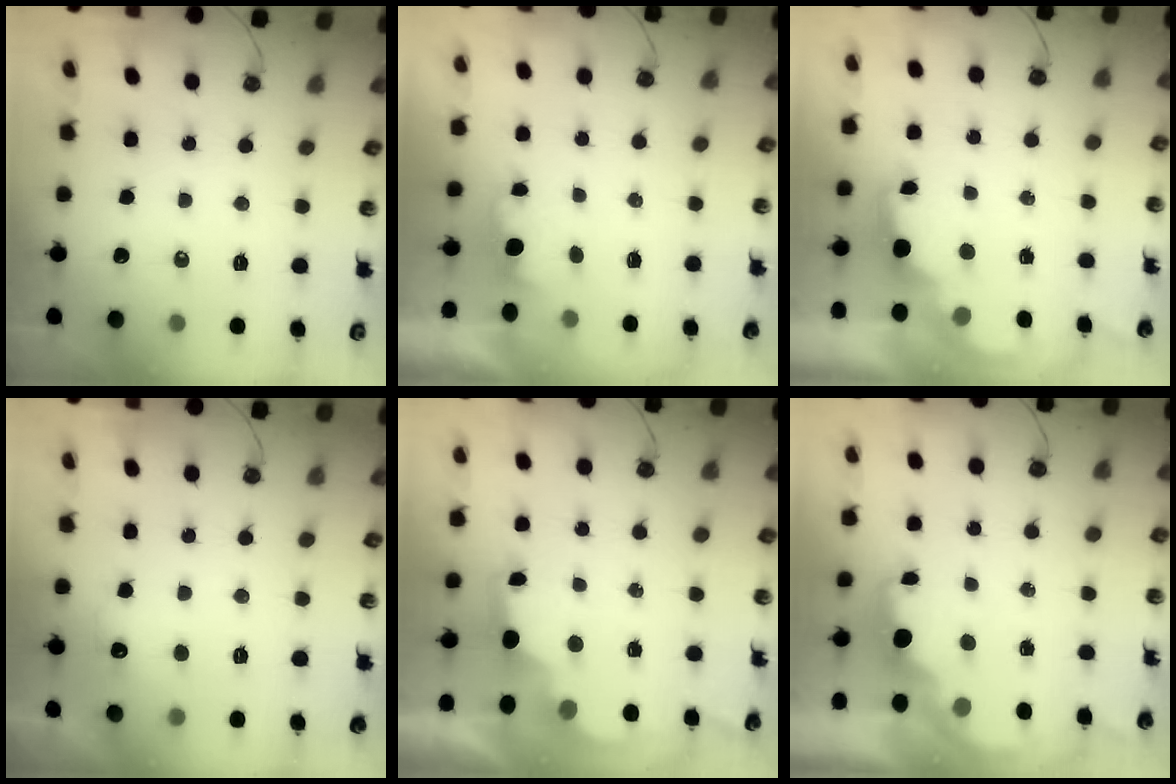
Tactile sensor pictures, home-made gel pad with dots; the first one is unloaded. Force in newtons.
{"total": 0.8, "press": 0.2, "slide": 0.7}
{"total": 2.4, "press": 2.3, "slide": 0.6}
{"total": 5.3, "press": 5.1, "slide": 1.2}
{"total": 2.9, "press": 2.7, "slide": 0.9}
{"total": 2.0, "press": 1.9, "slide": 0.8}